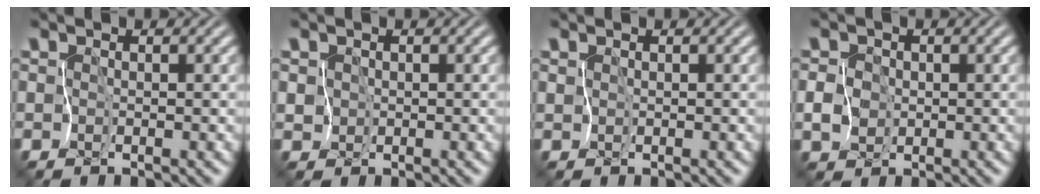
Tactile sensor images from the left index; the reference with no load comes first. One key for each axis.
{"total": 2.6, "fx": 0.7, "fy": 2.4, "fz": 0.6, "tx": -0.029, "ty": 0.019, "tz": 0.007}
{"total": 0.0}
{"total": 3.1, "fx": -0.4, "fy": 3.0, "fz": 0.8, "tx": -0.023, "ty": 0.010, "tz": -0.013}